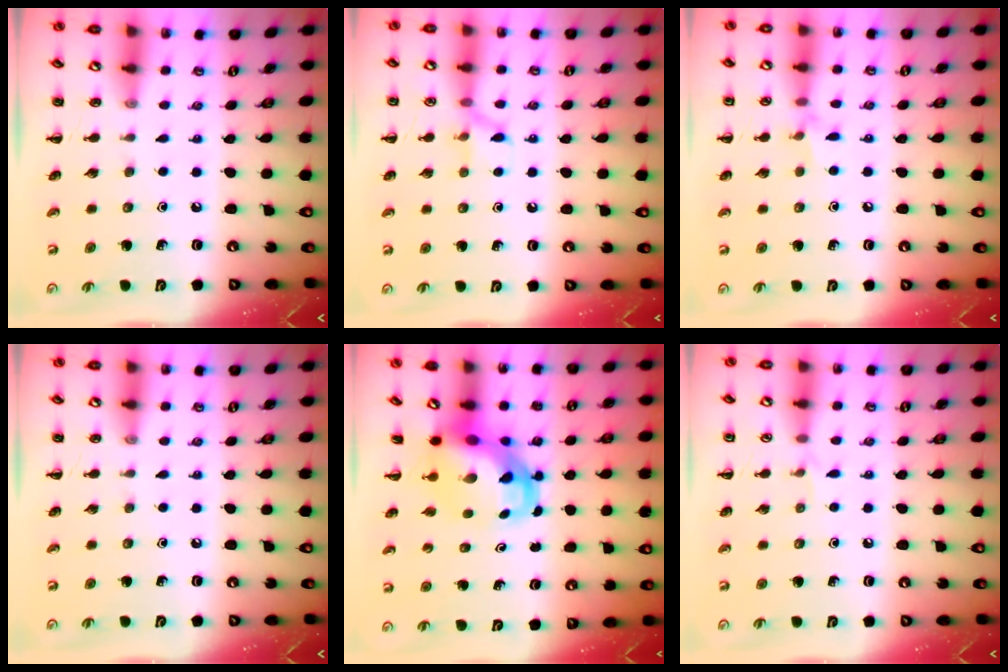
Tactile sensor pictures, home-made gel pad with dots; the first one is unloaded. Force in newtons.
{"total": 6.4, "press": 6.4, "slide": 0.6}
{"total": 5.9, "press": 5.6, "slide": 1.9}
{"total": 0.0}
{"total": 6.3, "press": 6.2, "slide": 1.1}
{"total": 3.8, "press": 3.5, "slide": 1.5}